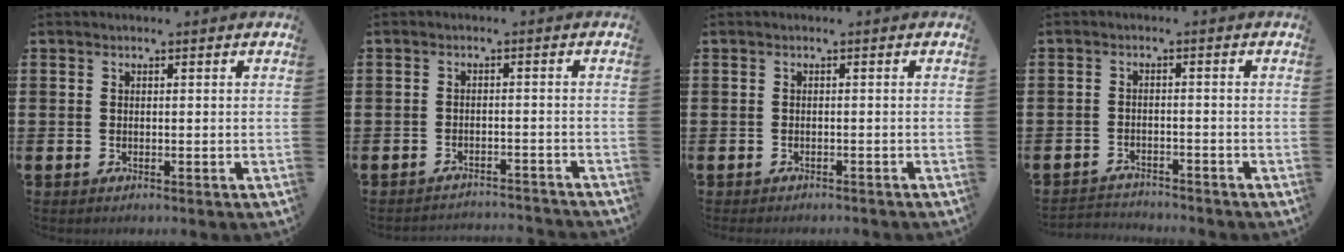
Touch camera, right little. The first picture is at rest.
{"total": 1.5, "force": [-1.5, -0.1, -0.1], "torque": [-0.001, 0.005, -0.032]}
{"total": 0.5, "force": [-0.5, 0.0, 0.0], "torque": [-0.001, -0.002, -0.011]}
{"total": 2.2, "force": [-2.2, 0.1, -0.3], "torque": [-0.002, 0.002, -0.048]}